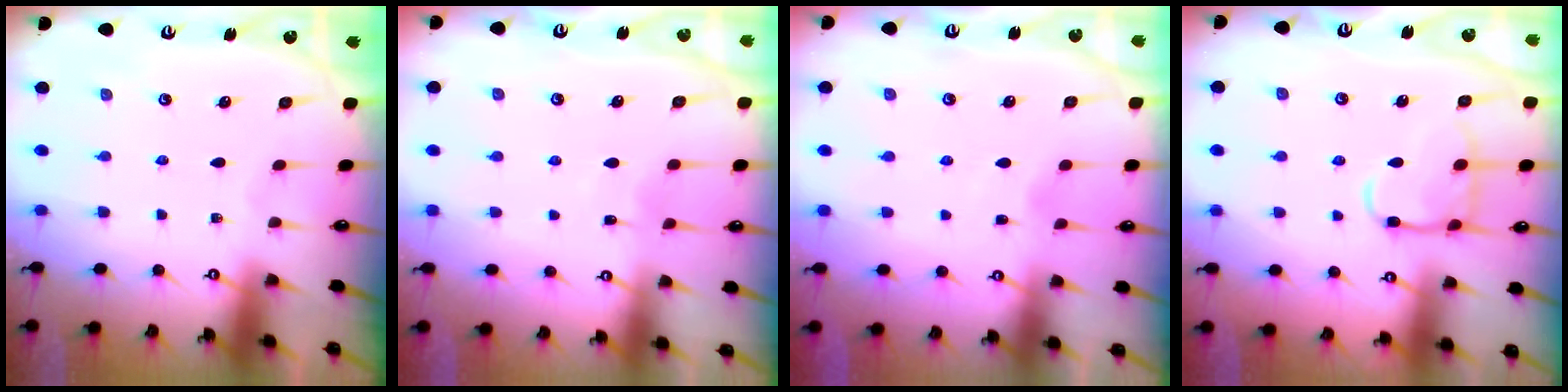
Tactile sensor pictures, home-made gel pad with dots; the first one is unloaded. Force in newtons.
{"total": 5.9, "press": 5.9, "slide": 0.4}
{"total": 2.1, "press": 2.1, "slide": 0.3}
{"total": 13.5, "press": 13.4, "slide": 1.1}